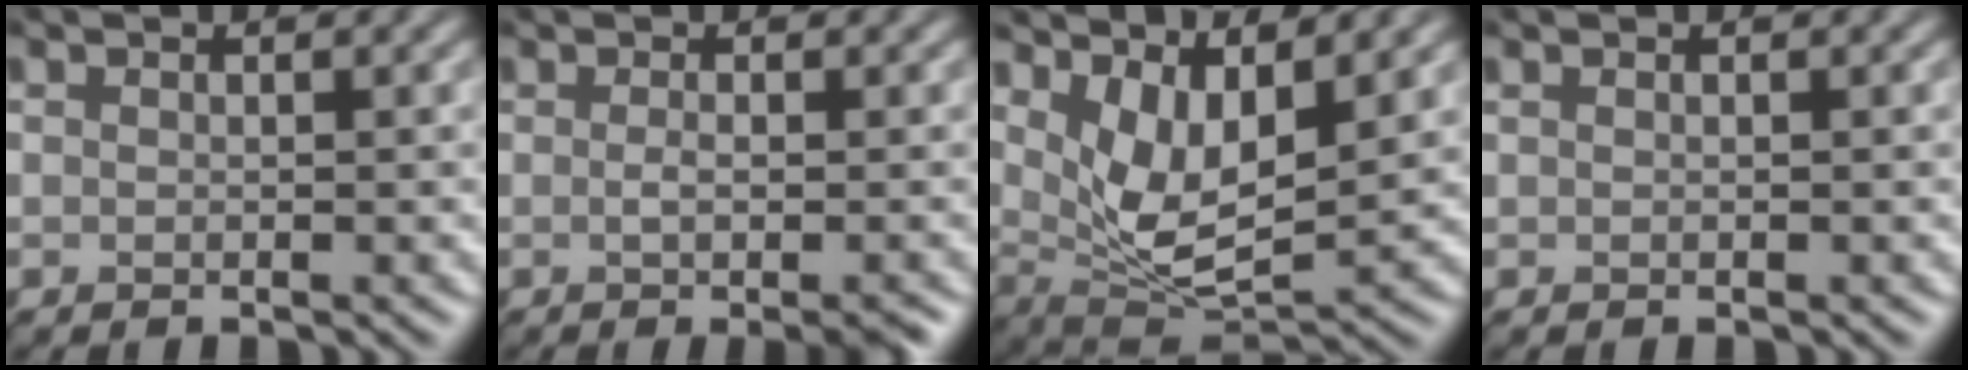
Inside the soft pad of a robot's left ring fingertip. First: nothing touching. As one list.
[{"total": 1.6, "force": [-0.3, 0.0, 1.6], "torque": [-0.016, -0.001, -0.007]}, {"total": 5.2, "force": [1.8, 2.2, 4.3], "torque": [-0.084, -0.023, 0.031]}, {"total": 0.0}]